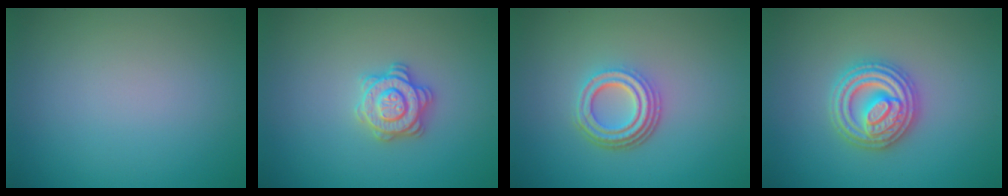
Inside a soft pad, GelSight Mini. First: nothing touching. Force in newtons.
{"total": 2.8, "press": 2.8, "slide": 0.2}
{"total": 4.2, "press": 3.1, "slide": 2.9}
{"total": 5.0, "press": 4.9, "slide": 0.6}